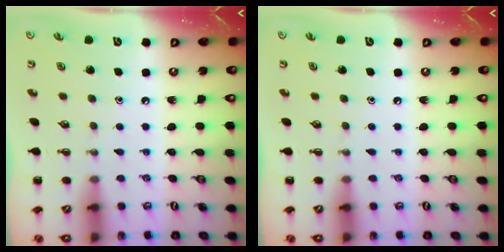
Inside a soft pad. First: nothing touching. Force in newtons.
{"total": 0.0}